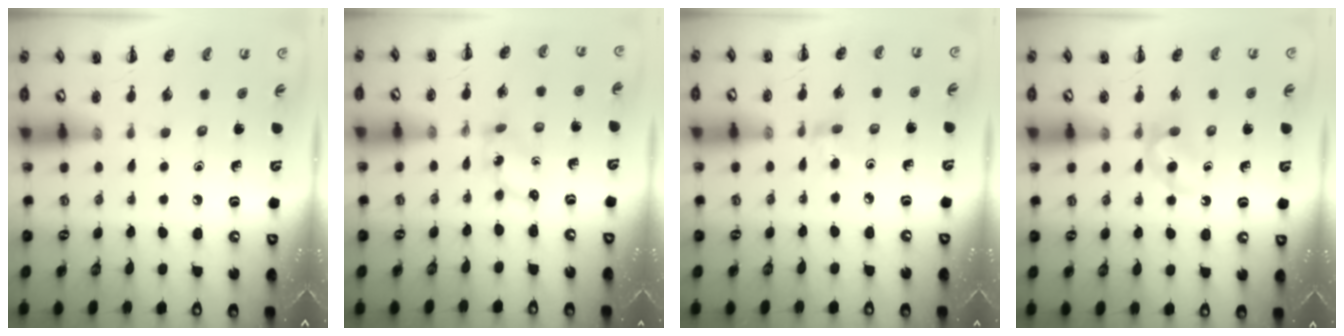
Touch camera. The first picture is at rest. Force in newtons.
{"total": 1.8, "press": 1.8, "slide": 0.3}
{"total": 3.7, "press": 3.5, "slide": 1.2}
{"total": 4.0, "press": 3.6, "slide": 1.7}